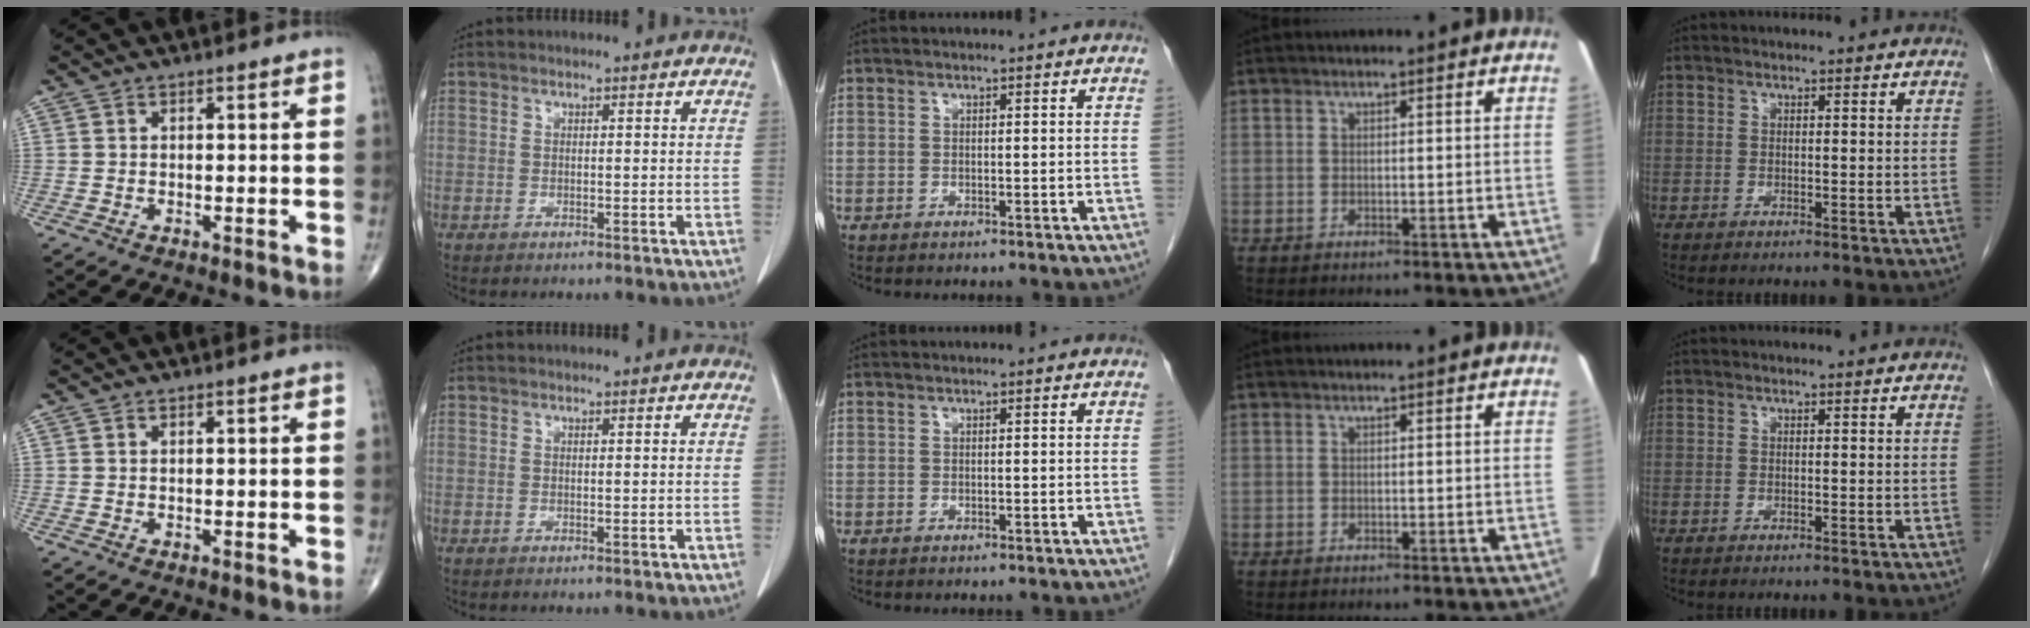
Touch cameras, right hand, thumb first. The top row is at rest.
{}